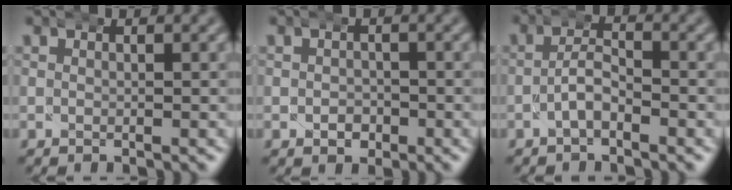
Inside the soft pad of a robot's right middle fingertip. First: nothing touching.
{"total": 1.7, "force": [-0.8, 1.3, 0.5], "torque": [-0.010, -0.005, -0.009]}
{"total": 2.8, "force": [-2.1, 1.1, 1.5], "torque": [-0.022, 0.009, -0.041]}